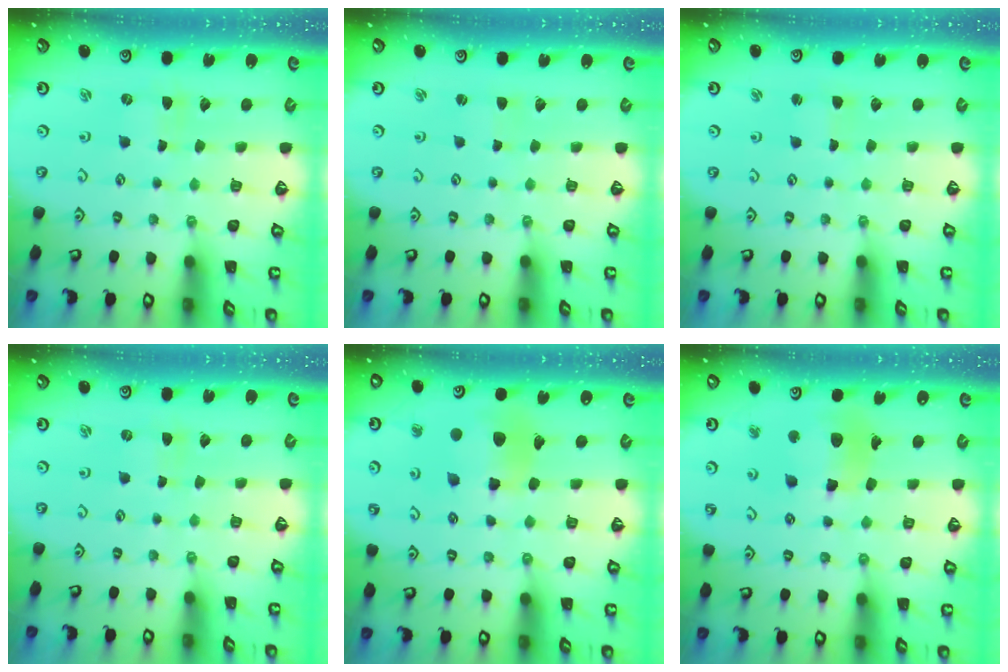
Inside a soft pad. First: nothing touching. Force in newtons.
{"total": 0.8, "press": 0.8, "slide": 0.1}
{"total": 1.2, "press": 1.2, "slide": 0.1}
{"total": 0.0}
{"total": 12.6, "press": 12.4, "slide": 1.7}
{"total": 13.1, "press": 13.0, "slide": 1.6}